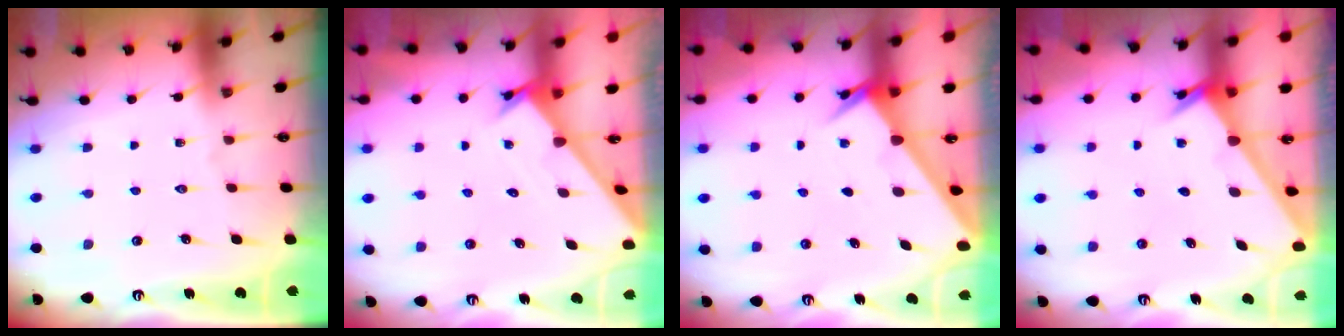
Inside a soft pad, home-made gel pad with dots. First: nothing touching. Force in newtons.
{"total": 1.6, "press": 1.6, "slide": 0.1}
{"total": 2.4, "press": 2.4, "slide": 0.3}
{"total": 2.6, "press": 2.6, "slide": 0.2}